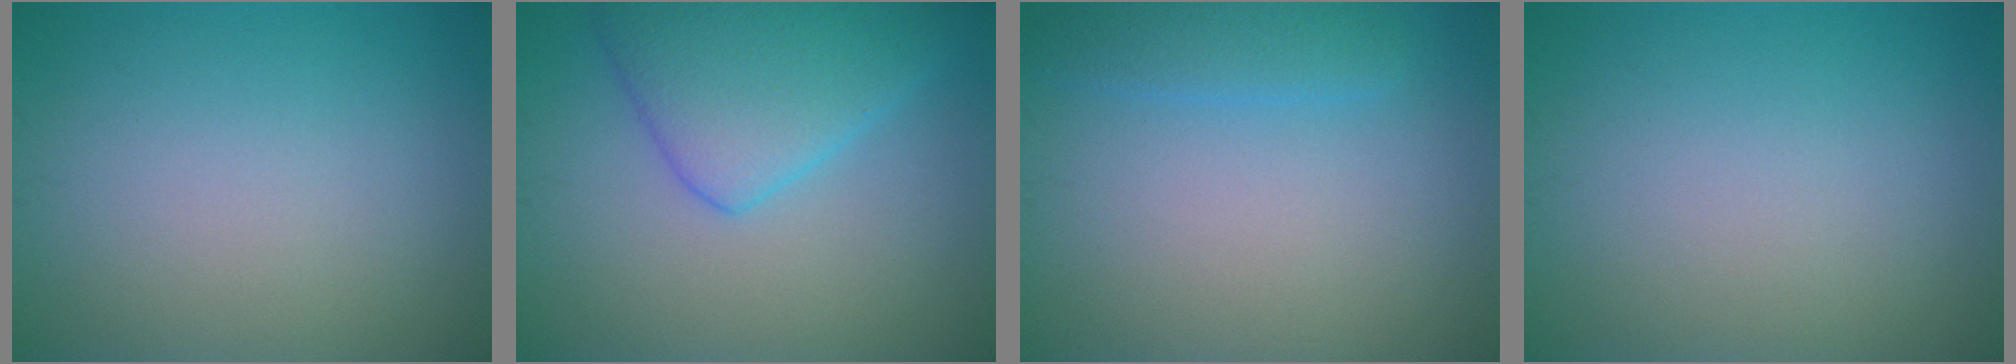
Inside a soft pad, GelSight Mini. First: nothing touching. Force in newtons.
{"total": 5.9, "press": 5.9, "slide": 0.2}
{"total": 2.1, "press": 2.1, "slide": 0.1}
{"total": 0.0}